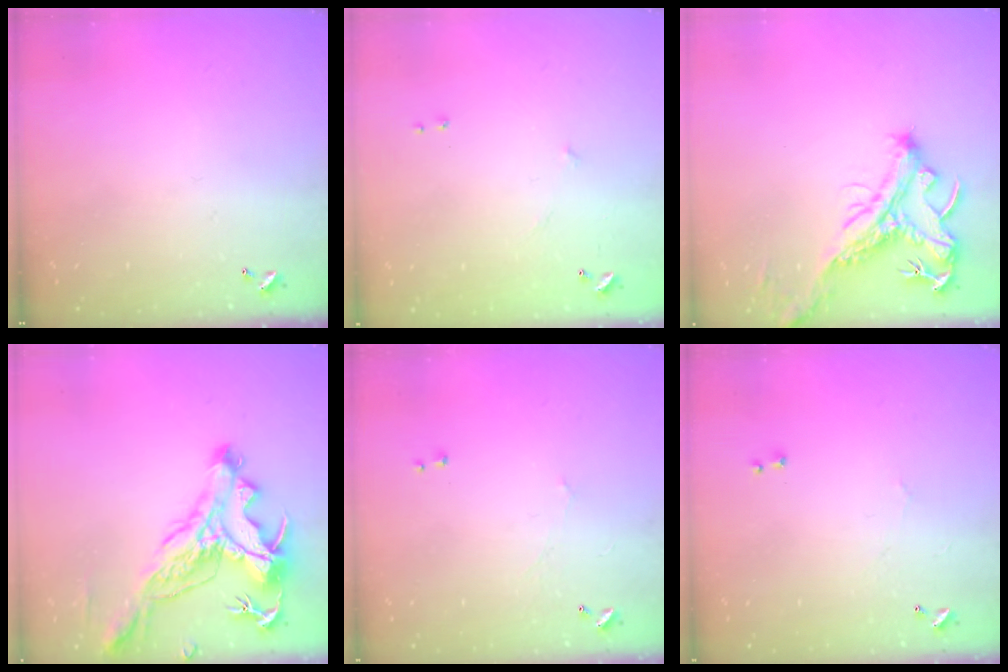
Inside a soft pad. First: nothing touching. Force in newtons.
{"total": 7.0, "press": 7.0, "slide": 0.6}
{"total": 2.0, "press": 1.5, "slide": 1.3}
{"total": 6.8, "press": 6.6, "slide": 1.9}
{"total": 0.7, "press": 0.1, "slide": 0.7}
{"total": 1.0, "press": 0.5, "slide": 0.8}